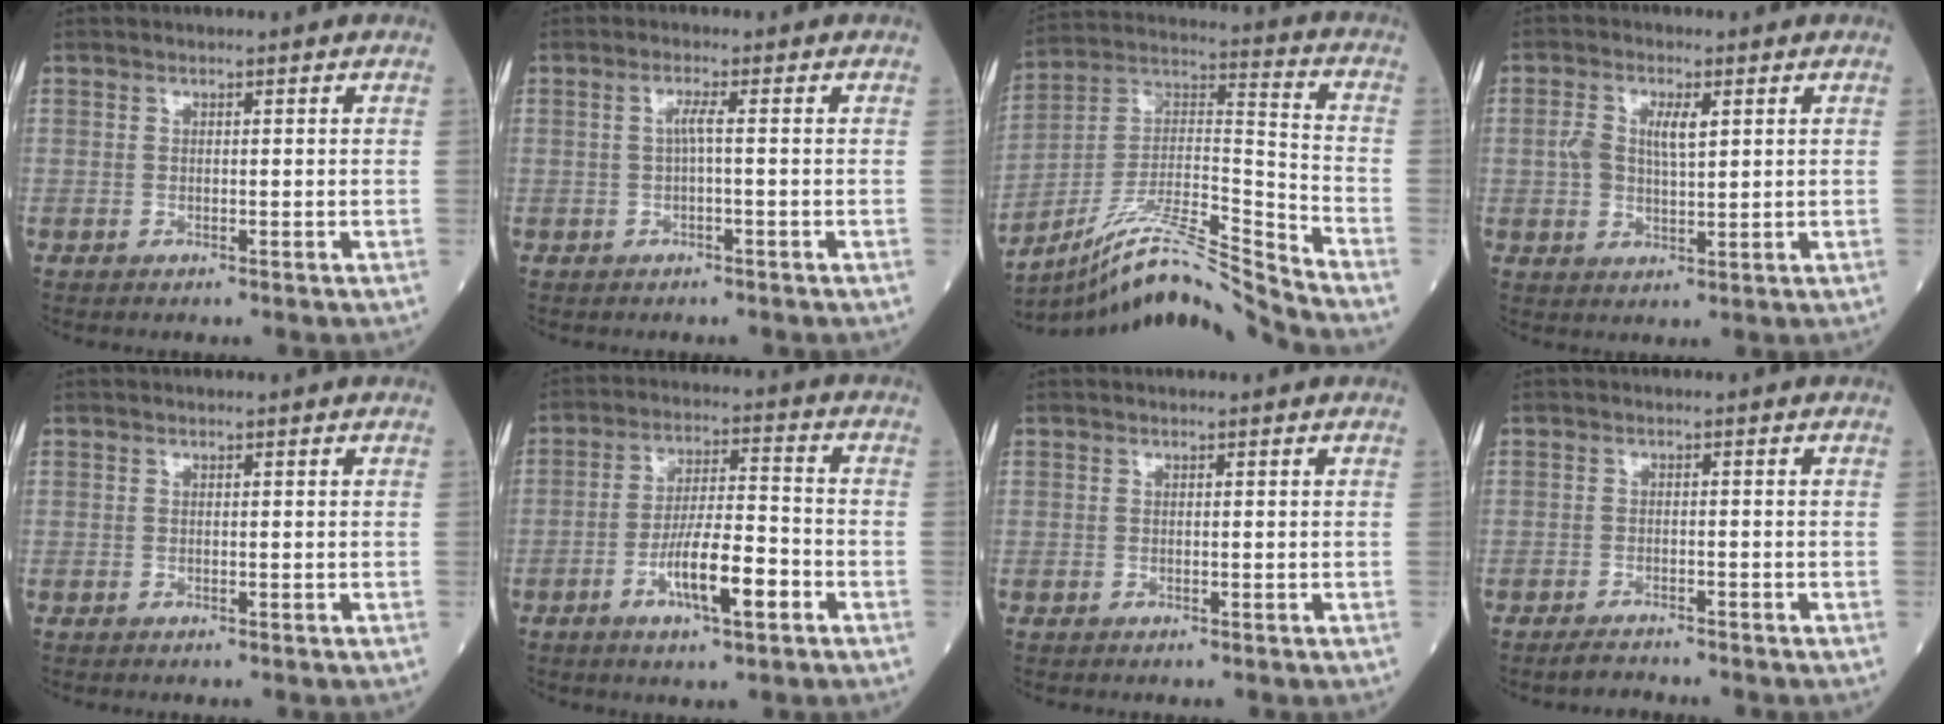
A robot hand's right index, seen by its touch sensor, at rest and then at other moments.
{"total": 1.6, "force": [-0.1, -0.2, 1.6], "torque": [-0.030, 0.004, -0.004]}
{"total": 16.1, "force": [-14.6, -2.0, 6.5], "torque": [-0.111, 0.035, -0.259]}
{"total": 5.4, "force": [1.4, 2.2, 4.7], "torque": [-0.096, 0.012, 0.029]}
{"total": 0.0}
{"total": 9.5, "force": [-4.0, 1.7, 8.5], "torque": [-0.155, 0.001, -0.069]}
{"total": 0.0}
{"total": 2.0, "force": [-2.0, 0.2, 0.3], "torque": [-0.012, -0.007, -0.033]}